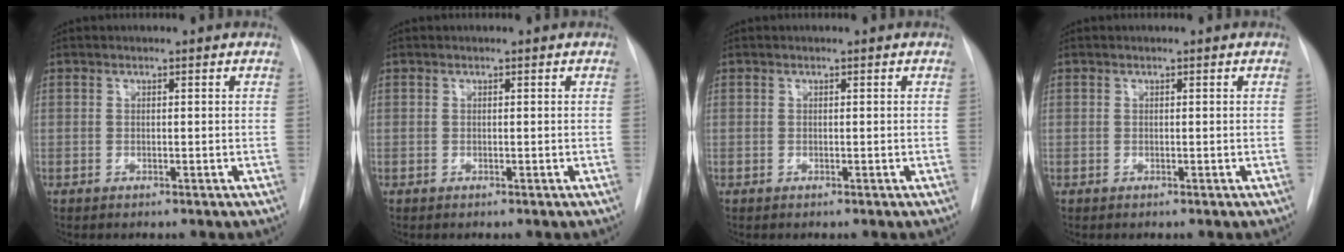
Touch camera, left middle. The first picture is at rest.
{"total": 0.0}
{"total": 0.0}
{"total": 0.0}